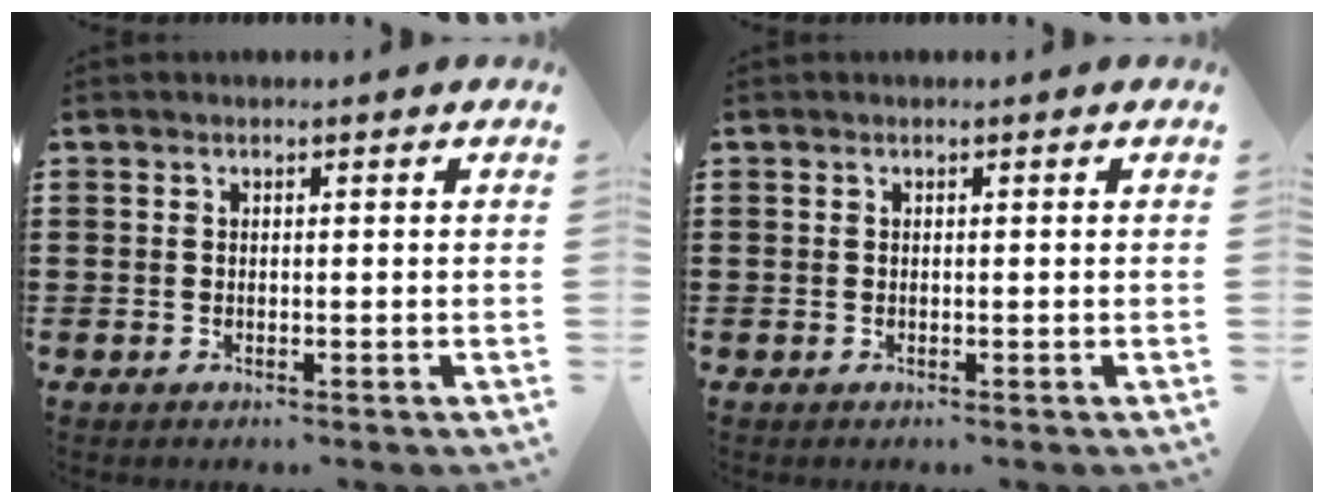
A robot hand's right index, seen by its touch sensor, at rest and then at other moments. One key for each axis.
{"total": 0.0}